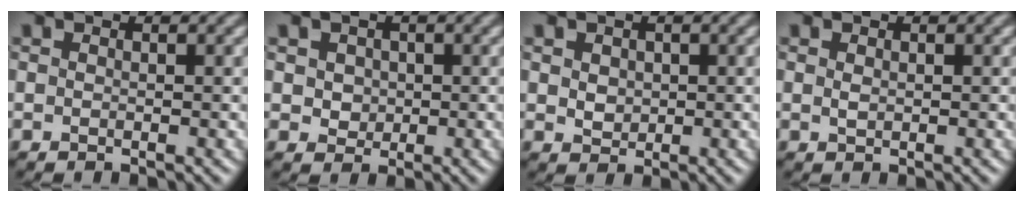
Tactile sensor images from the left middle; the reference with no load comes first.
{"total": 2.4, "force": [0.7, 2.0, 1.1], "torque": [-0.024, 0.007, 0.020]}
{"total": 1.9, "force": [0.5, 1.5, 0.9], "torque": [-0.015, 0.003, 0.009]}
{"total": 0.7, "force": [0.2, 0.4, 0.5], "torque": [-0.013, 0.000, 0.004]}